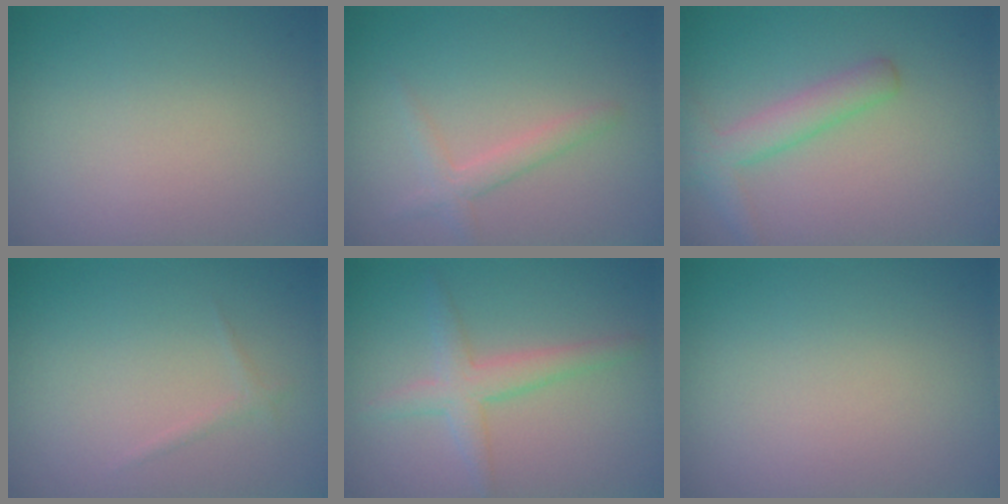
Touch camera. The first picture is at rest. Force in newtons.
{"total": 1.9, "press": 1.9, "slide": 0.1}
{"total": 2.9, "press": 2.9, "slide": 0.2}
{"total": 0.7, "press": 0.7, "slide": 0.0}
{"total": 2.8, "press": 2.7, "slide": 0.2}
{"total": 0.0}